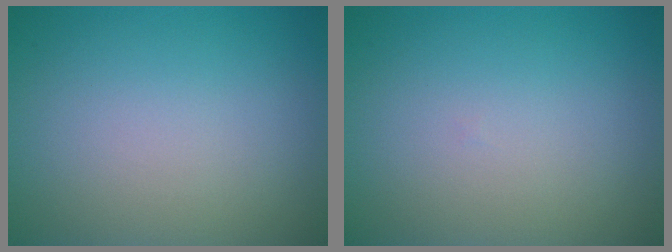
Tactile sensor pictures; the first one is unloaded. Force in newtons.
{"total": 0.0}